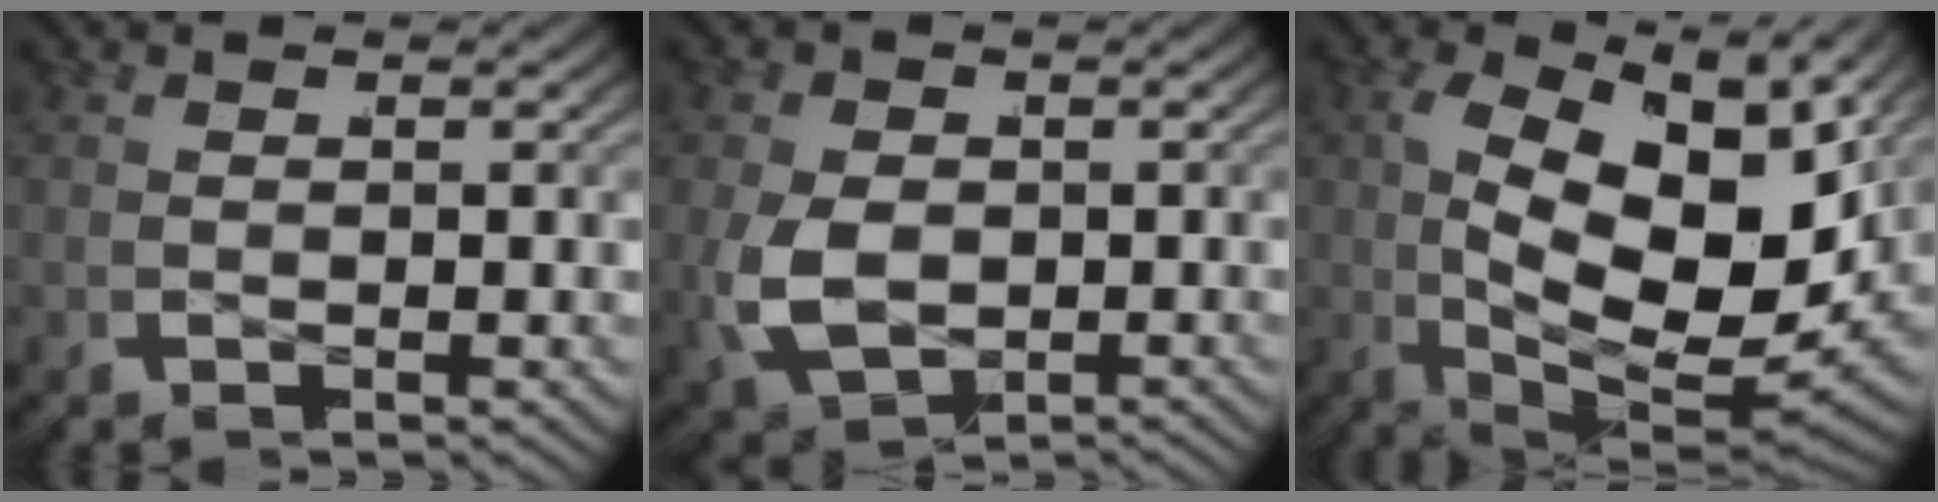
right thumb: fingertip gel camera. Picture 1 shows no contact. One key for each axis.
{"total": 6.9, "fx": -1.1, "fy": 5.5, "fz": 4.1, "tx": -0.112, "ty": -0.028, "tz": -0.002}
{"total": 17.8, "fx": -0.7, "fy": 10.2, "fz": 14.6, "tx": -0.261, "ty": -0.032, "tz": 0.008}